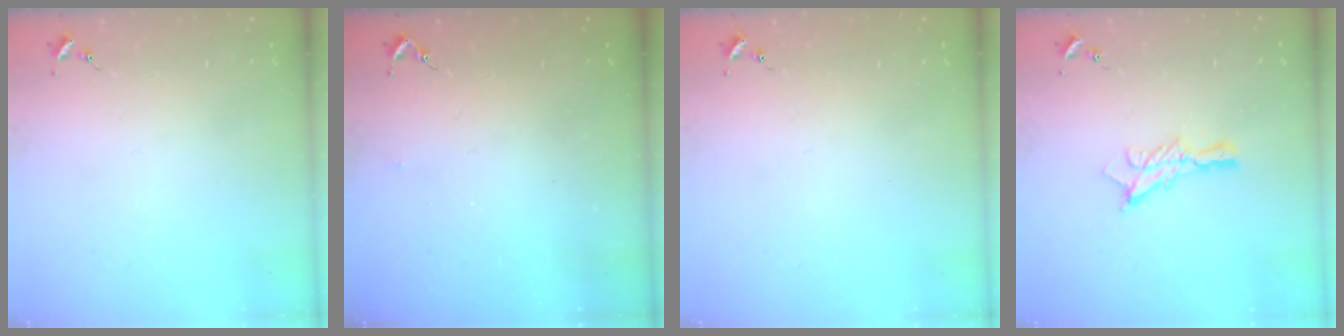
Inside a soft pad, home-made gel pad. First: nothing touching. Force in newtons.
{"total": 2.6, "press": 2.5, "slide": 0.3}
{"total": 0.0}
{"total": 9.5, "press": 9.5, "slide": 0.4}